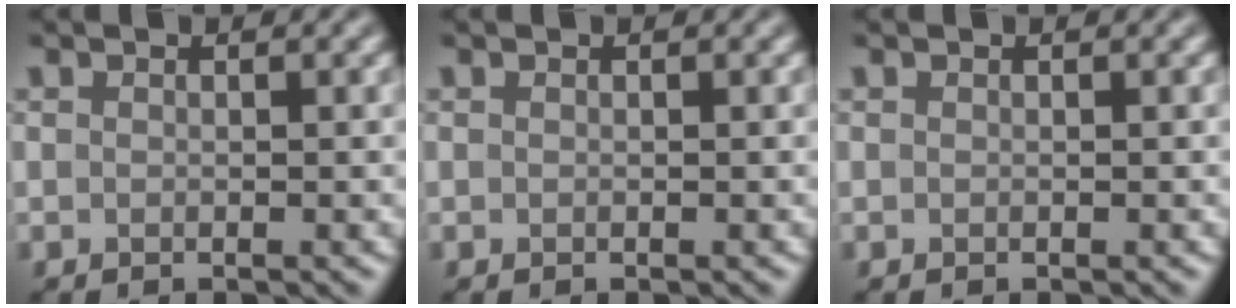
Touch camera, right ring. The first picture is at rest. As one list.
[{"total": 0.0}, {"total": 0.0}]